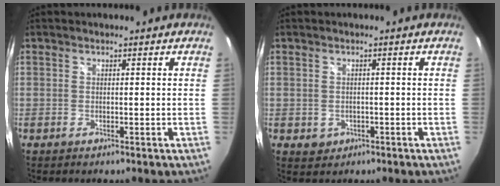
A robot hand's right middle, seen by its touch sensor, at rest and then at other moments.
{"total": 2.7, "force": [-0.8, 2.4, 1.0], "torque": [-0.021, -0.003, -0.007]}